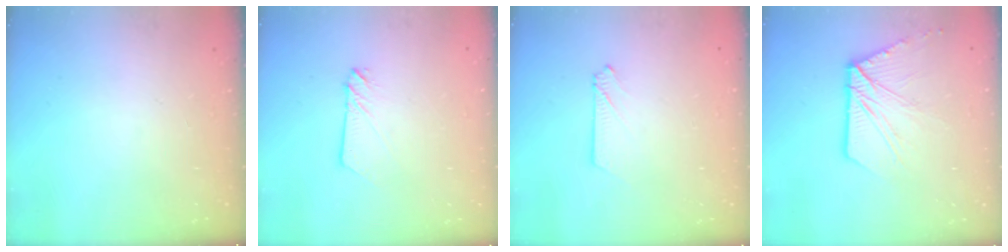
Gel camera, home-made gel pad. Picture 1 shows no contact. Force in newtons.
{"total": 2.4, "press": 2.4, "slide": 0.2}
{"total": 2.6, "press": 2.6, "slide": 0.3}
{"total": 13.2, "press": 13.1, "slide": 1.4}